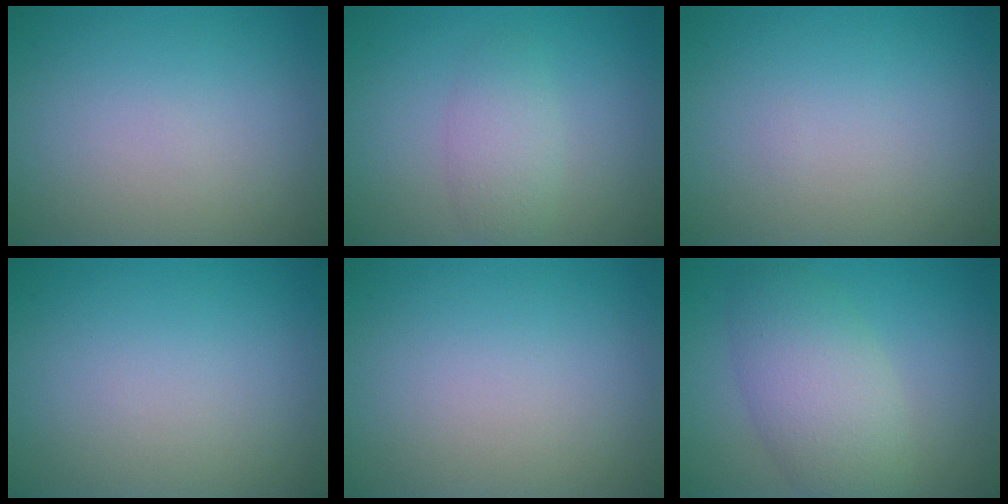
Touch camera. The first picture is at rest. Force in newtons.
{"total": 2.5, "press": 2.5, "slide": 0.0}
{"total": 0.0}
{"total": 0.0}
{"total": 0.0}
{"total": 5.8, "press": 5.8, "slide": 0.1}